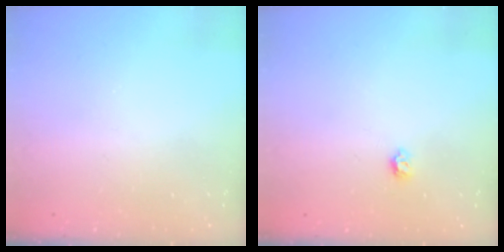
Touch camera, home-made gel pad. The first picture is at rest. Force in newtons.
{"total": 4.0, "press": 3.9, "slide": 0.6}